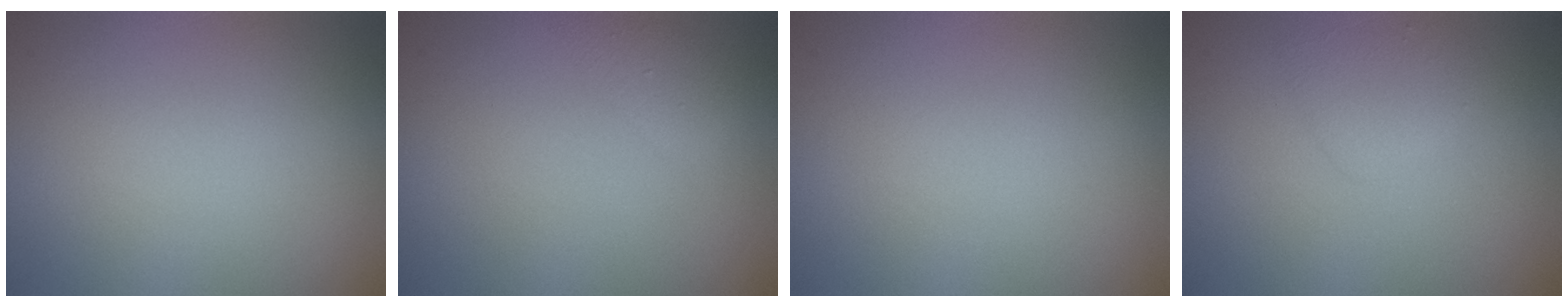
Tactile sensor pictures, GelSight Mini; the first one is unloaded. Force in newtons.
{"total": 1.3, "press": 1.3, "slide": 0.0}
{"total": 0.0}
{"total": 1.4, "press": 1.4, "slide": 0.0}